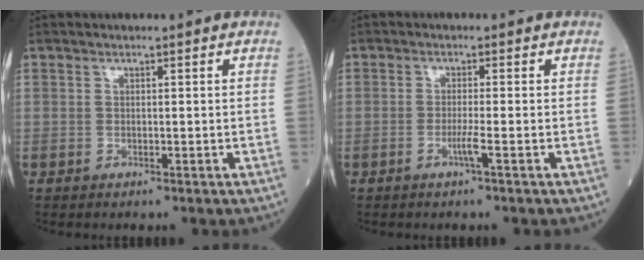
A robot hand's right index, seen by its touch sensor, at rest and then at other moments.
{"total": 1.9, "force": [-0.9, -0.5, 1.6], "torque": [-0.032, -0.002, -0.021]}